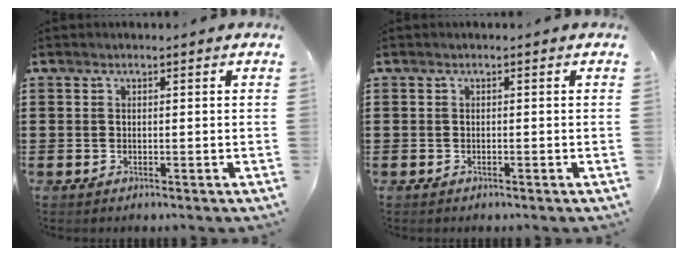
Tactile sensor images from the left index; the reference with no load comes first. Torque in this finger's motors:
{"motor_torque": [0.04, 0.03, 0.03, 0.01]}